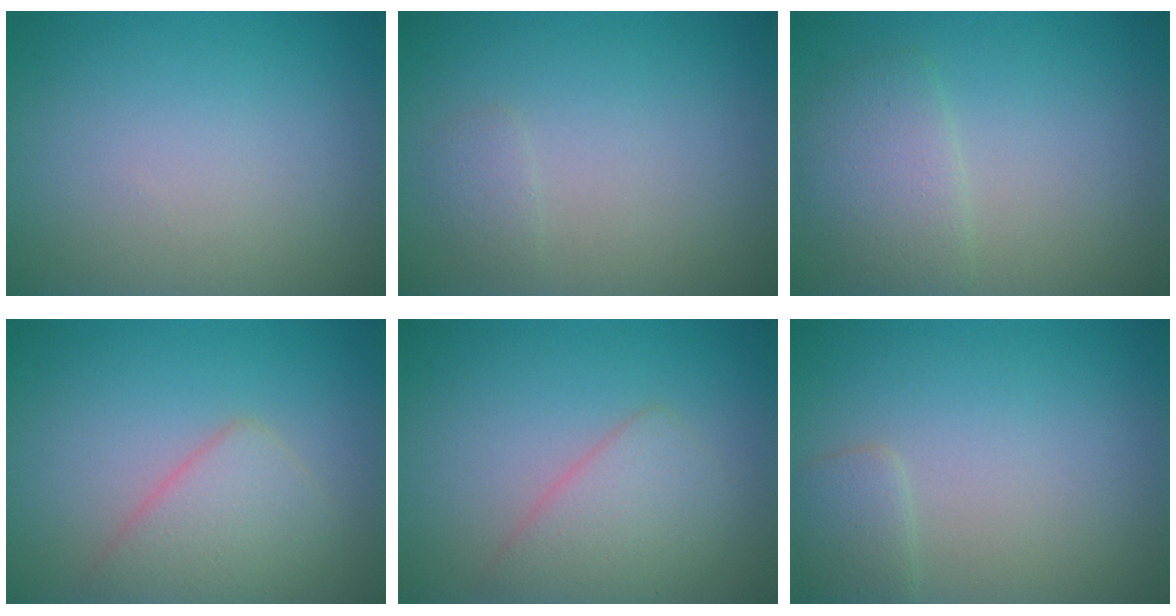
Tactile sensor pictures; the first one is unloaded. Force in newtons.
{"total": 0.9, "press": 0.9, "slide": 0.0}
{"total": 3.1, "press": 3.1, "slide": 0.1}
{"total": 3.6, "press": 3.6, "slide": 0.3}
{"total": 3.1, "press": 3.1, "slide": 0.3}
{"total": 1.4, "press": 1.4, "slide": 0.0}